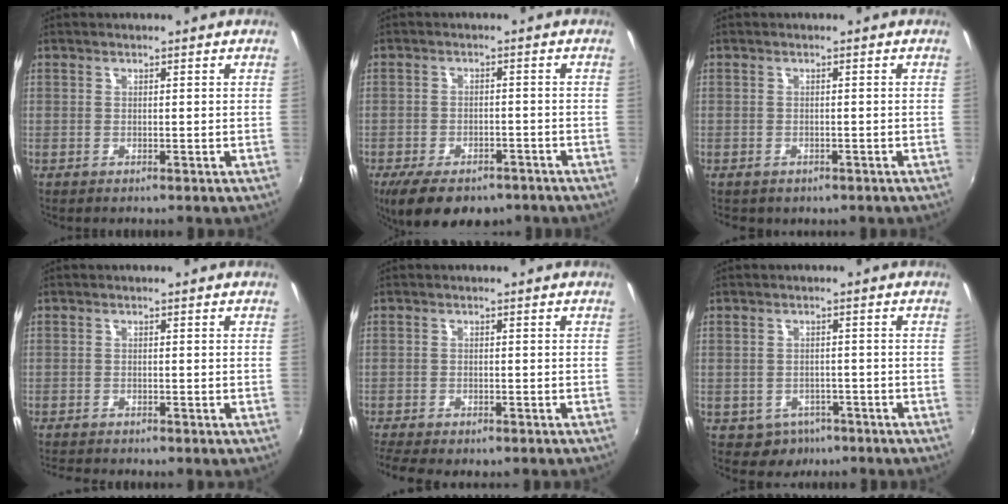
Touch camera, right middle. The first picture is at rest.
{"total": 11.6, "force": [-8.3, 5.0, 6.4], "torque": [-0.139, -0.028, -0.127]}
{"total": 1.5, "force": [-1.0, 0.9, 0.6], "torque": [-0.014, -0.008, -0.012]}
{"total": 2.8, "force": [-2.5, 0.0, 1.1], "torque": [-0.023, -0.018, -0.046]}
{"total": 6.3, "force": [-5.0, 1.6, 3.5], "torque": [-0.089, -0.033, -0.085]}
{"total": 4.1, "force": [-2.4, 3.1, 0.9], "torque": [-0.027, -0.002, -0.029]}